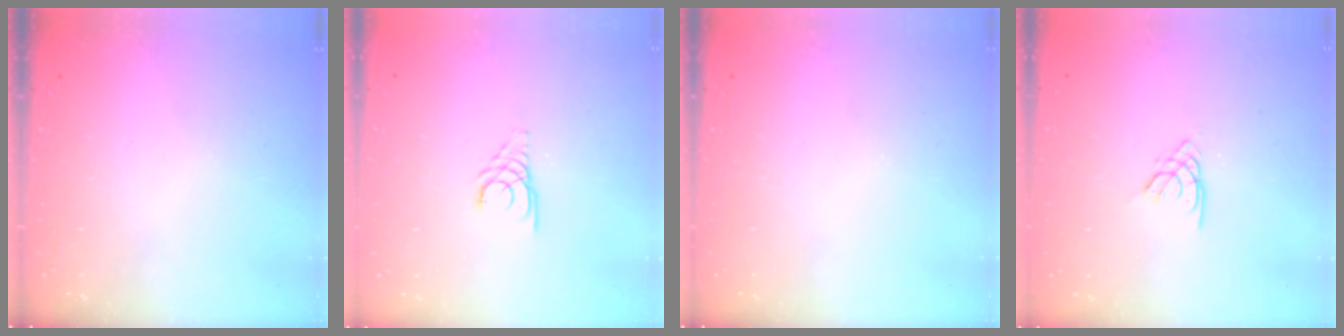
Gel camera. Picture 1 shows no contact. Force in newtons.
{"total": 2.7, "press": 2.7, "slide": 0.3}
{"total": 0.0}
{"total": 2.5, "press": 2.4, "slide": 0.5}